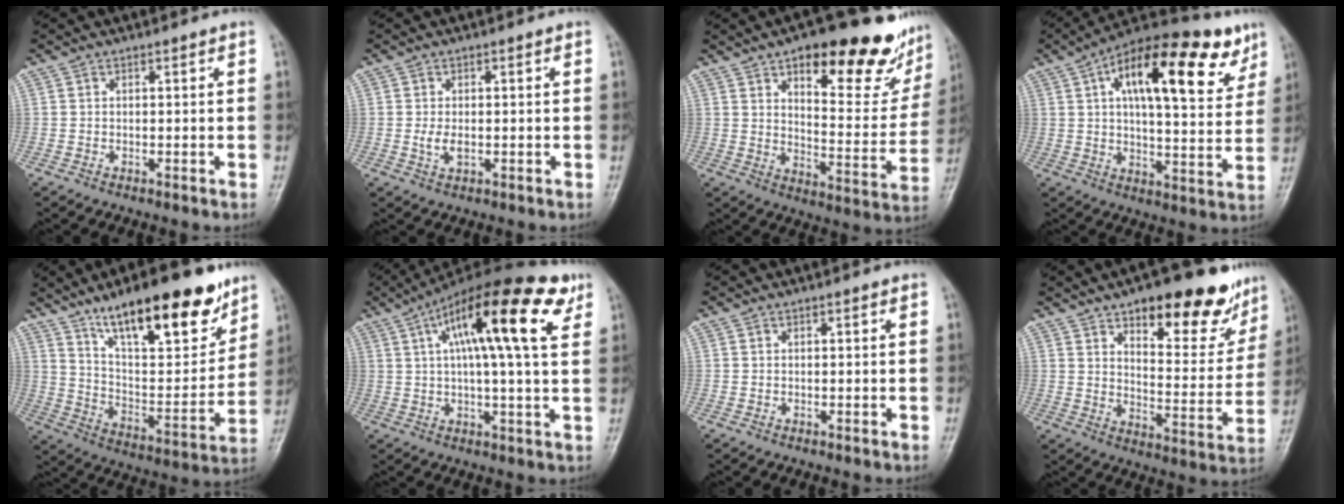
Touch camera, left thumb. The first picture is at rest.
{"total": 2.5, "force": [-0.3, 1.4, 2.1], "torque": [-0.043, -0.005, -0.007]}
{"total": 22.4, "force": [14.1, 8.6, 15.2], "torque": [-0.142, -0.064, 0.195]}
{"total": 22.5, "force": [10.4, 9.0, 17.8], "torque": [-0.236, -0.007, 0.154]}
{"total": 23.2, "force": [15.2, 7.6, 15.8], "torque": [-0.205, -0.062, 0.253]}
{"total": 19.7, "force": [7.7, 5.2, 17.4], "torque": [-0.259, 0.013, 0.110]}
{"total": 0.0}
{"total": 19.4, "force": [12.6, 7.8, 12.6], "torque": [-0.108, -0.065, 0.181]}